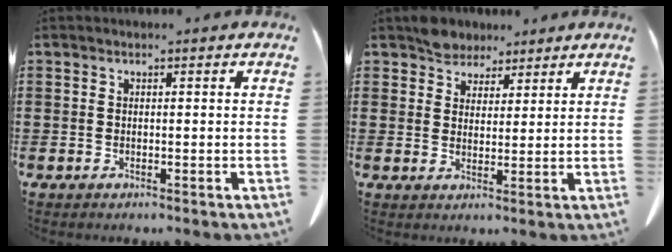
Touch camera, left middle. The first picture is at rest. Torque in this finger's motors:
{"motor_torque": [1.33, 0.81, 0.06, 0.03]}